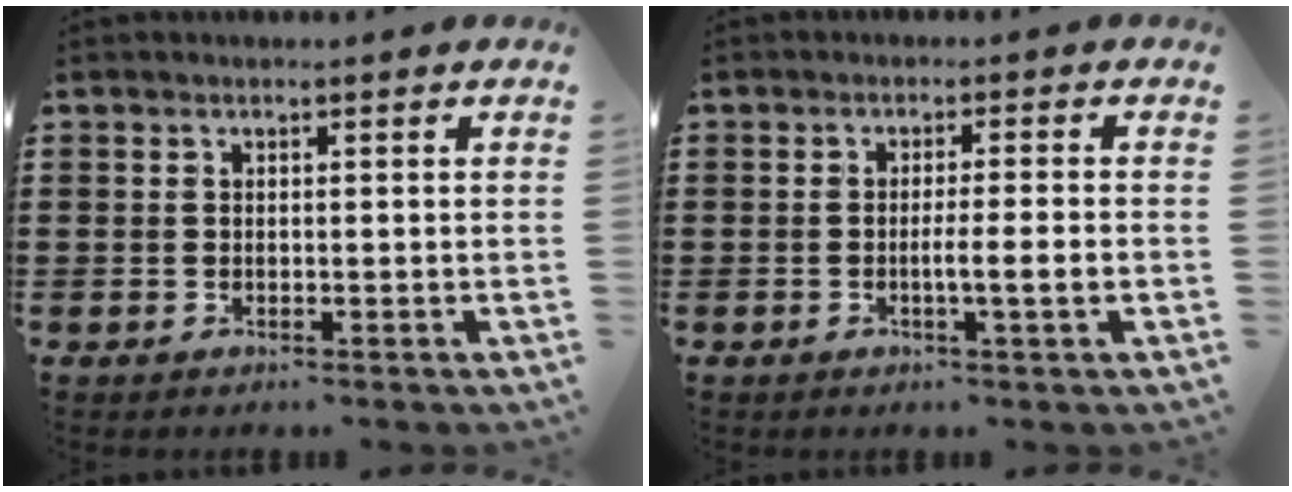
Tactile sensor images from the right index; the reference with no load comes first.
{"total": 3.8, "force": [-1.0, -0.3, 3.6], "torque": [-0.061, -0.010, -0.020]}